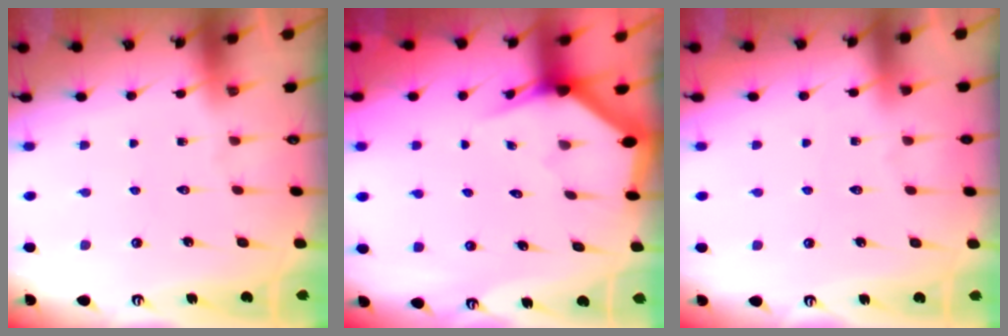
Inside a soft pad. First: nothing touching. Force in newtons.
{"total": 2.8, "press": 2.8, "slide": 0.2}
{"total": 2.5, "press": 2.5, "slide": 0.4}